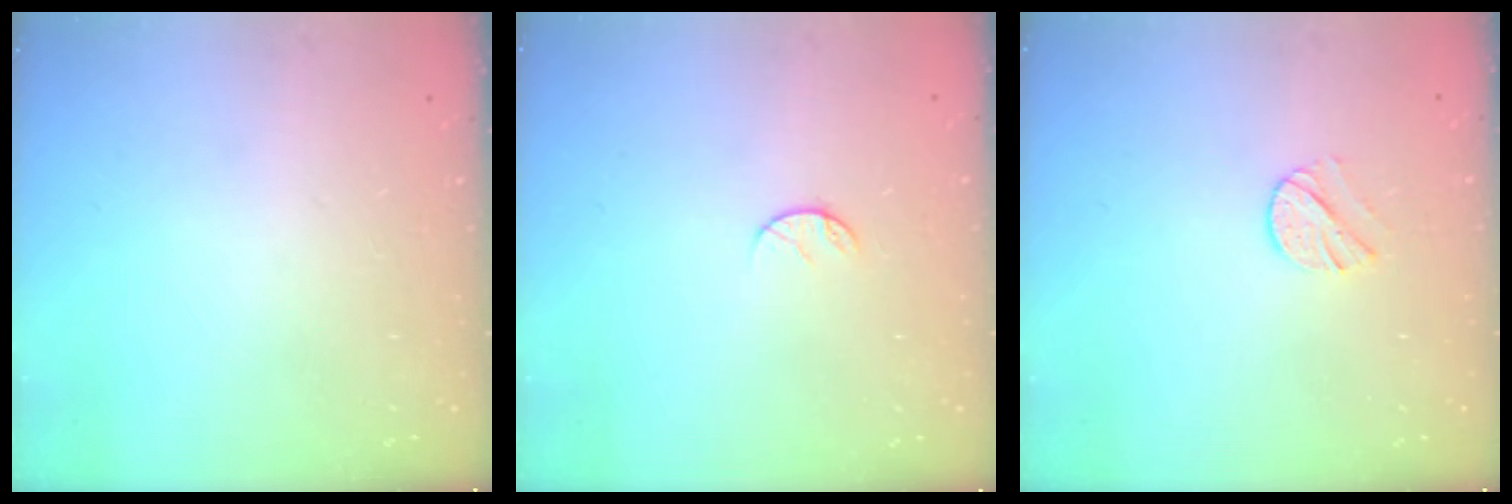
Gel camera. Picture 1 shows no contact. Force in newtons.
{"total": 5.8, "press": 5.8, "slide": 0.7}
{"total": 7.5, "press": 7.4, "slide": 0.8}